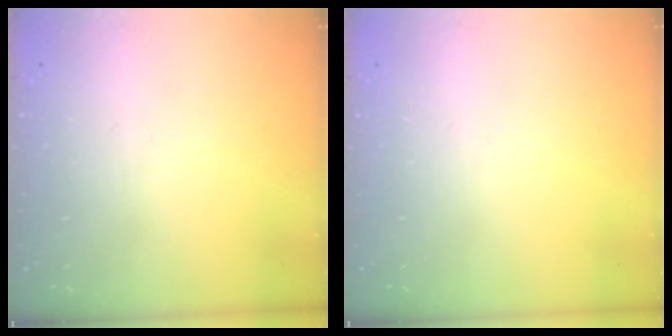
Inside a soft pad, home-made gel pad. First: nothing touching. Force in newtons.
{"total": 0.0}